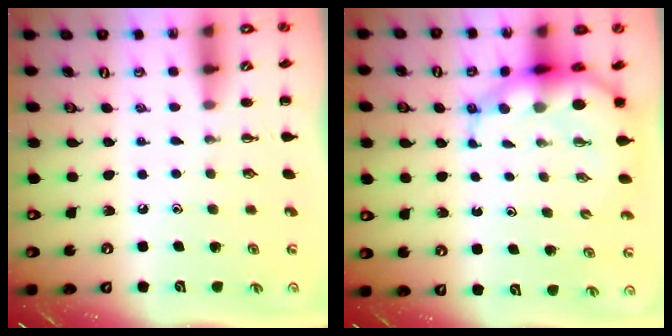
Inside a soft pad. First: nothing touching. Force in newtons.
{"total": 7.2, "press": 6.8, "slide": 2.1}